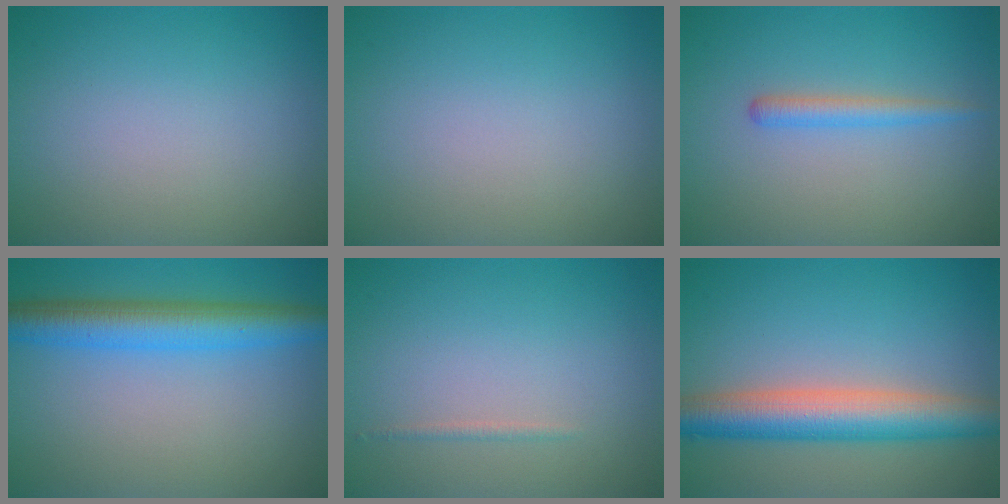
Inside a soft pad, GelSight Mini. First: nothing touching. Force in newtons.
{"total": 0.0}
{"total": 1.7, "press": 1.7, "slide": 0.2}
{"total": 5.9, "press": 5.9, "slide": 0.0}
{"total": 0.6, "press": 0.6, "slide": 0.0}
{"total": 6.9, "press": 6.9, "slide": 0.4}